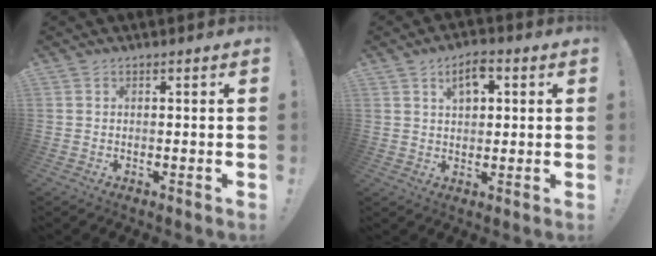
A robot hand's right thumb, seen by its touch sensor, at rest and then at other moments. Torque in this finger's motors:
{"motor_torque": [-0.02, 0.05, 0.15, 0.28, 0.05]}